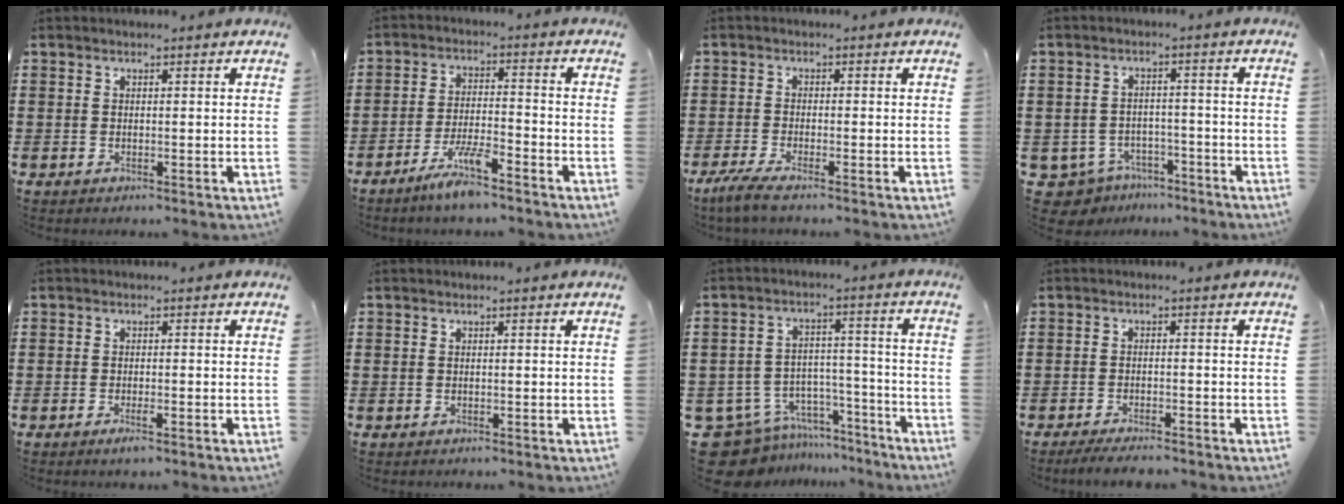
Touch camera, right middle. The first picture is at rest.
{"total": 6.0, "force": [-4.7, 0.6, 3.7], "torque": [-0.080, -0.007, -0.092]}
{"total": 2.8, "force": [-2.3, 0.0, 1.7], "torque": [-0.050, -0.013, -0.049]}
{"total": 4.0, "force": [-3.7, 1.5, 0.3], "torque": [-0.038, -0.002, -0.083]}
{"total": 1.3, "force": [-0.8, 0.1, 1.0], "torque": [-0.018, -0.003, -0.014]}
{"total": 0.0}
{"total": 10.0, "force": [-8.5, 5.0, 1.8], "torque": [-0.059, 0.033, -0.163]}
{"total": 2.5, "force": [-2.4, 0.0, 0.7], "torque": [-0.014, -0.002, -0.048]}